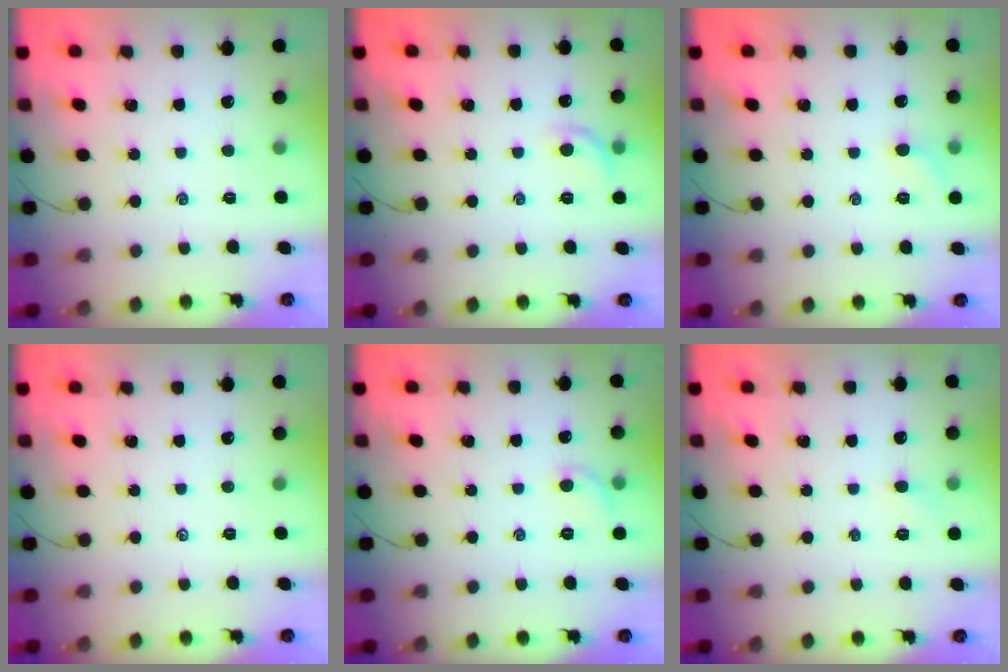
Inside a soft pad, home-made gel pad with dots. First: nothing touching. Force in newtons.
{"total": 6.5, "press": 6.3, "slide": 1.4}
{"total": 4.6, "press": 4.4, "slide": 1.4}
{"total": 0.0}
{"total": 5.4, "press": 5.3, "slide": 1.3}
{"total": 2.2, "press": 2.1, "slide": 0.6}